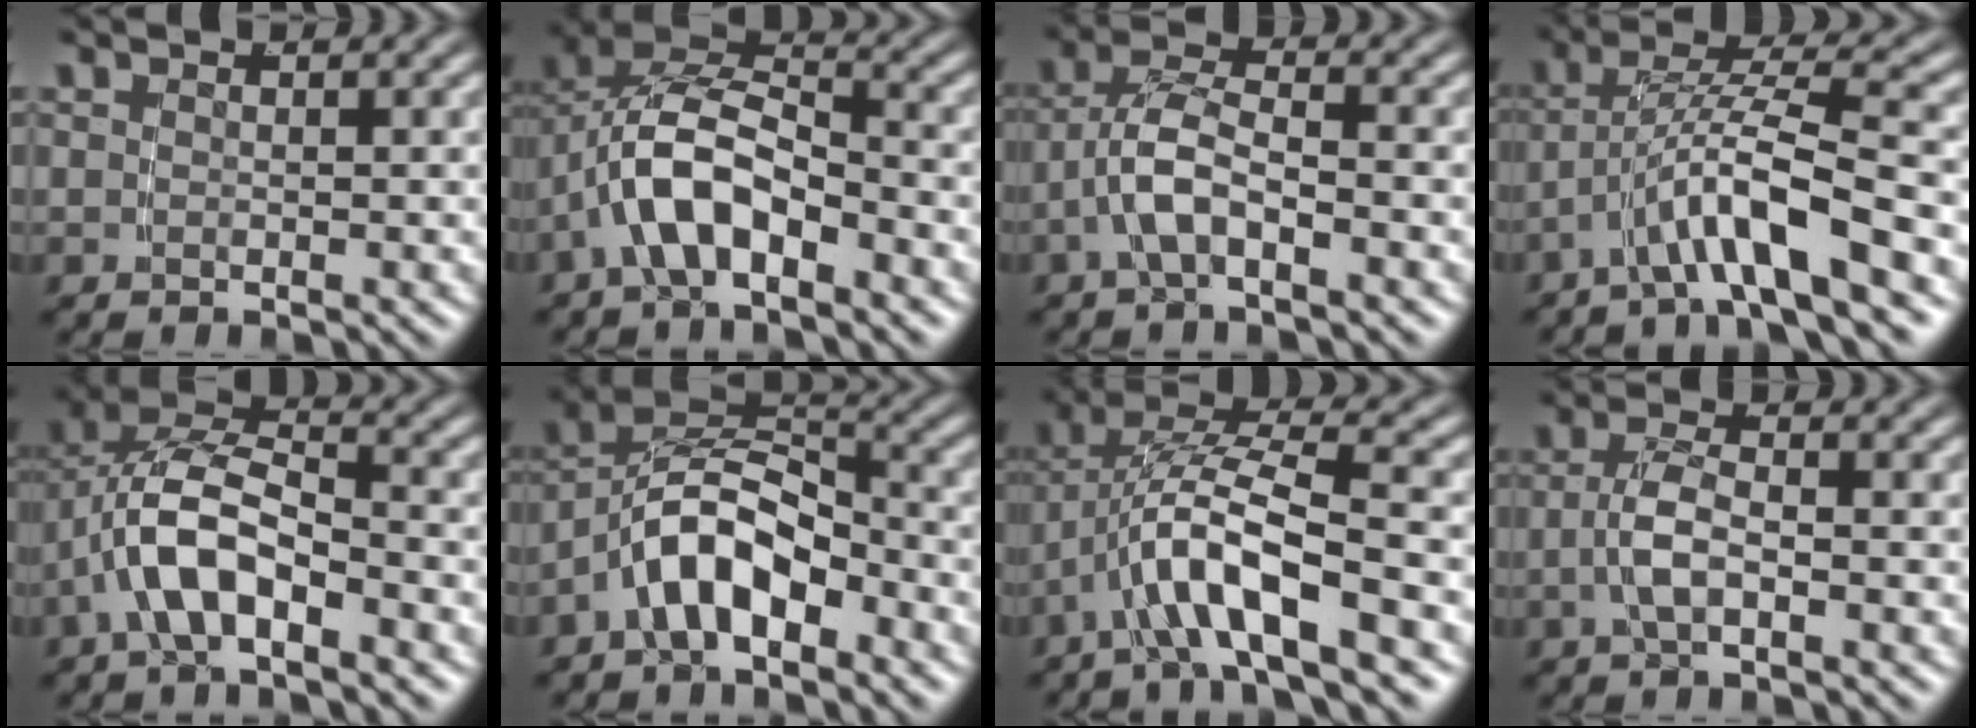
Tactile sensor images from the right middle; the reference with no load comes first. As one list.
[{"total": 8.3, "force": [-0.6, 6.2, 5.5], "torque": [-0.123, -0.014, -0.017]}, {"total": 4.1, "force": [-1.0, 1.9, 3.5], "torque": [-0.075, -0.008, -0.016]}, {"total": 4.7, "force": [-1.5, 0.9, 4.4], "torque": [-0.091, -0.001, -0.022]}, {"total": 7.7, "force": [-0.3, 5.4, 5.5], "torque": [-0.122, -0.012, -0.010]}, {"total": 7.5, "force": [-1.8, 5.2, 5.1], "torque": [-0.101, -0.014, -0.031]}, {"total": 5.9, "force": [-0.4, 2.6, 5.3], "torque": [-0.111, 0.000, -0.006]}, {"total": 2.6, "force": [-0.9, 0.4, 2.4], "torque": [-0.052, -0.003, -0.013]}]